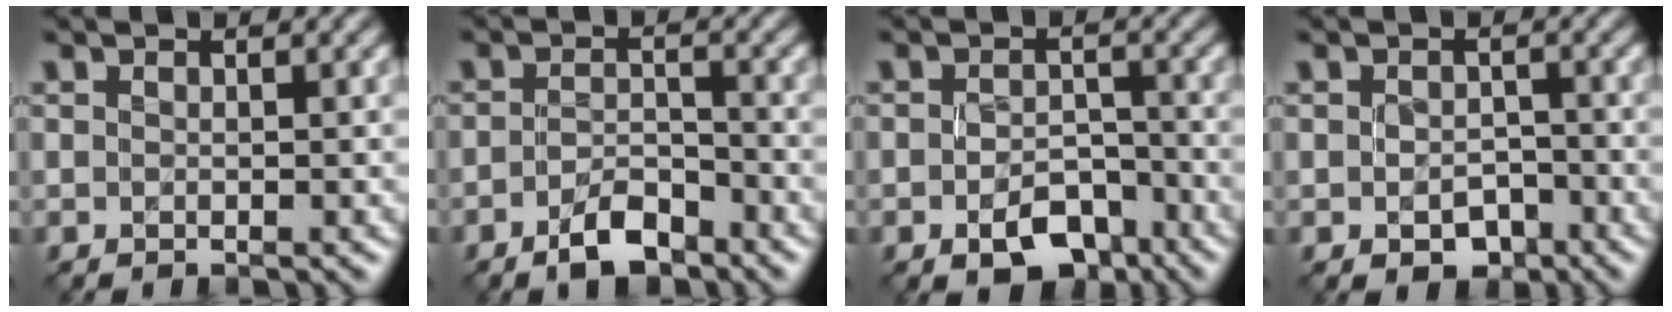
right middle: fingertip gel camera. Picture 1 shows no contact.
{"total": 3.7, "force": [-2.4, 1.5, 2.3], "torque": [-0.040, 0.005, -0.047]}
{"total": 5.1, "force": [-2.8, 2.9, 3.2], "torque": [-0.049, -0.005, -0.042]}
{"total": 2.8, "force": [-1.2, 1.9, 1.7], "torque": [-0.023, -0.005, -0.016]}